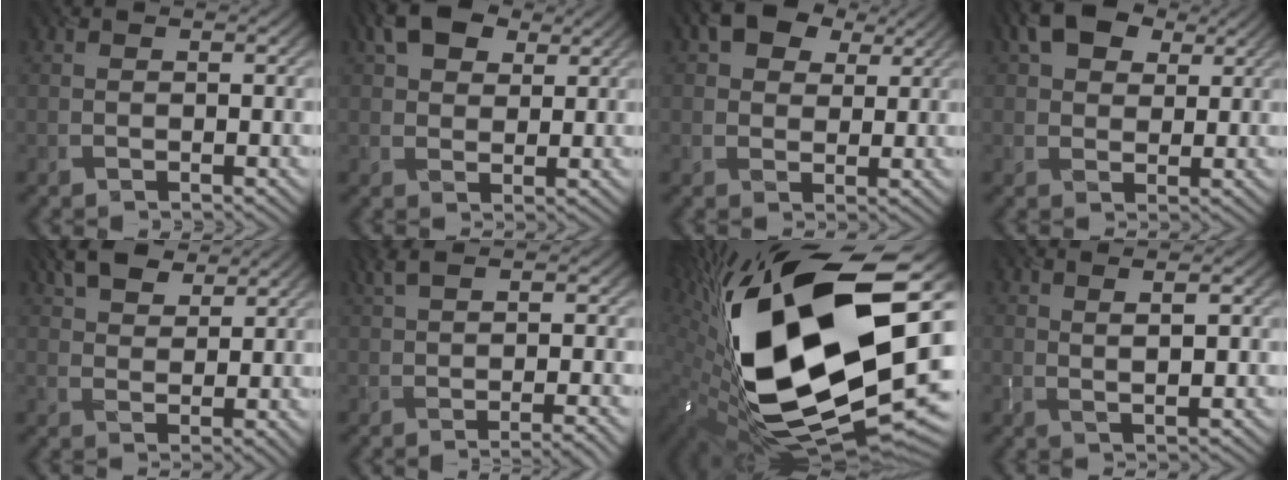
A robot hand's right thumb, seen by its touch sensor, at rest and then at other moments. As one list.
[{"total": 5.3, "force": [3.1, 3.8, 2.2], "torque": [-0.050, 0.009, 0.054]}, {"total": 5.3, "force": [2.9, 4.0, 2.0], "torque": [-0.038, 0.004, 0.046]}, {"total": 6.0, "force": [3.3, 4.3, 2.6], "torque": [-0.057, 0.009, 0.057]}, {"total": 5.6, "force": [4.1, 2.7, 2.7], "torque": [-0.061, 0.011, 0.079]}, {"total": 4.6, "force": [0.1, 1.0, 4.5], "torque": [-0.062, 0.012, 0.000]}, {"total": 22.4, "force": [2.7, 12.2, 18.6], "torque": [-0.396, -0.050, 0.056]}, {"total": 2.0, "force": [1.2, 0.3, 1.7], "torque": [-0.026, 0.001, 0.026]}]